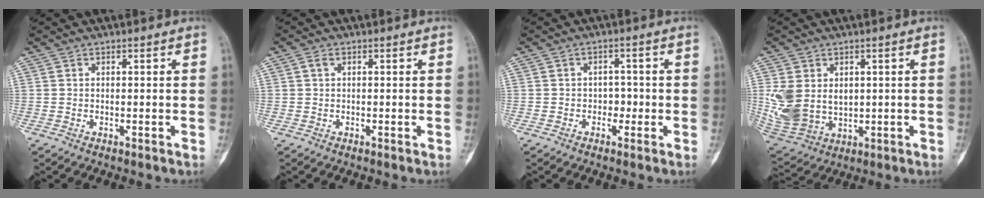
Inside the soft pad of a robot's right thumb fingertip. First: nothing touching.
{"total": 1.1, "force": [0.3, 0.8, 0.8], "torque": [-0.011, 0.004, 0.002]}
{"total": 2.4, "force": [-0.8, 2.0, 1.1], "torque": [0.011, 0.010, -0.020]}
{"total": 11.3, "force": [1.4, 8.5, 7.3], "torque": [-0.141, -0.012, 0.051]}